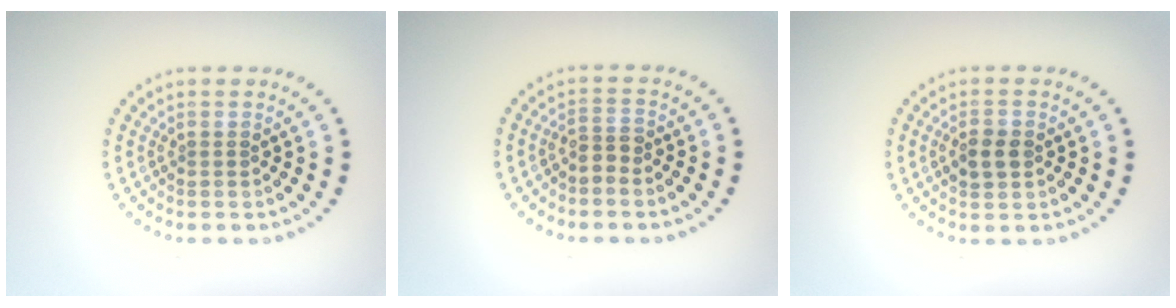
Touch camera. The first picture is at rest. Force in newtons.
{"total": 1.9, "press": 1.5, "slide": 1.2}
{"total": 2.2, "press": 2.2, "slide": 0.2}